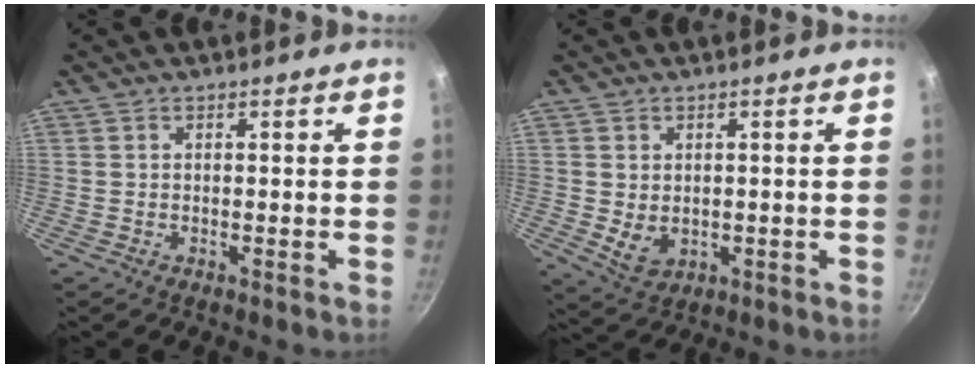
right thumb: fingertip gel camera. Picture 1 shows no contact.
{"total": 4.8, "force": [0.1, 3.9, 2.9], "torque": [-0.042, -0.012, 0.013]}